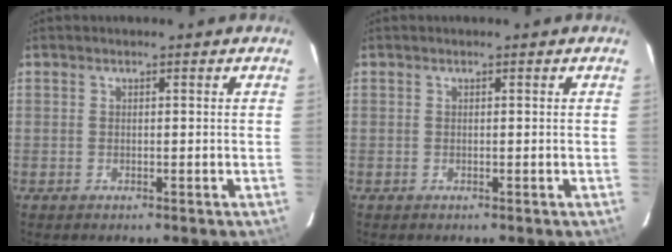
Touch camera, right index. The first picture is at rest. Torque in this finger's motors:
{"motor_torque": [0.25, 0.23, -0.02, 0.00]}